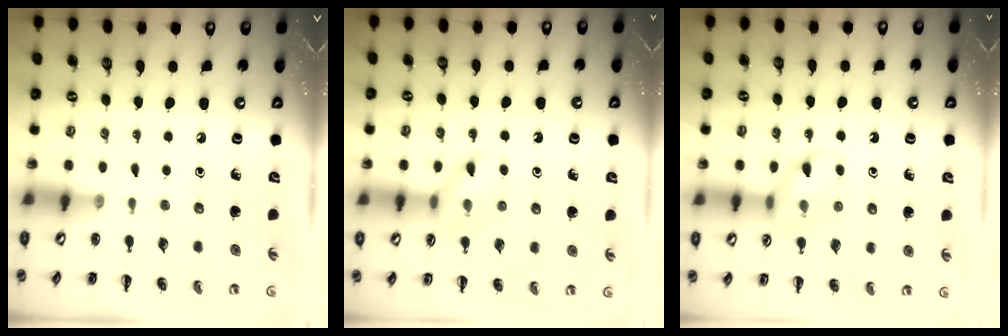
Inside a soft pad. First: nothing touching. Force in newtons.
{"total": 10.2, "press": 10.2, "slide": 0.8}
{"total": 11.9, "press": 11.8, "slide": 1.2}